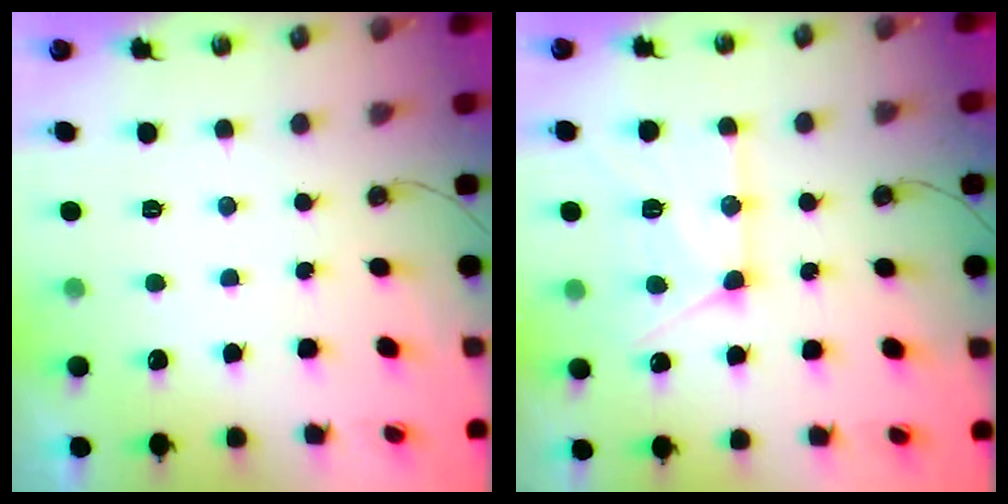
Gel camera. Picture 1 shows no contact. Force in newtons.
{"total": 14.0, "press": 14.0, "slide": 1.2}